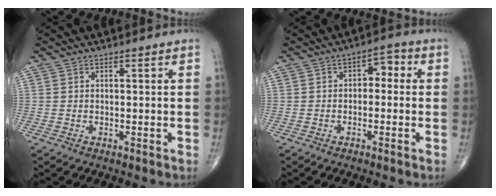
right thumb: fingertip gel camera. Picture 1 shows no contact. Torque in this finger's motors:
{"motor_torque": [-0.10, -0.16, 0.42, 0.00, 0.02]}